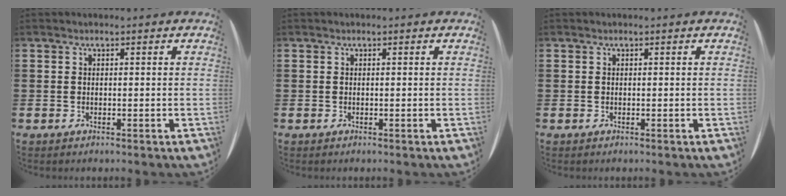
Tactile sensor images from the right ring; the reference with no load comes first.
{"total": 0.0}
{"total": 0.0}